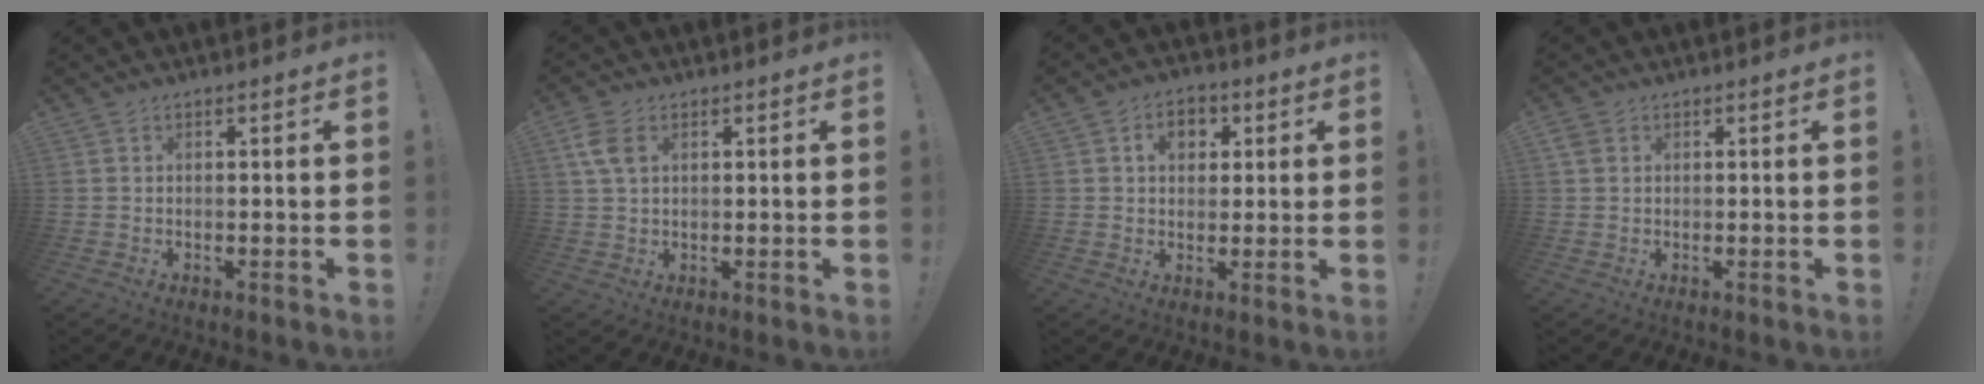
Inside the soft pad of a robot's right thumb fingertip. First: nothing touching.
{"total": 5.7, "force": [2.0, 3.4, 4.1], "torque": [-0.086, -0.002, 0.036]}
{"total": 6.8, "force": [2.2, 5.2, 3.7], "torque": [-0.048, 0.004, 0.038]}
{"total": 2.3, "force": [1.0, 1.7, 1.0], "torque": [-0.013, 0.001, 0.019]}